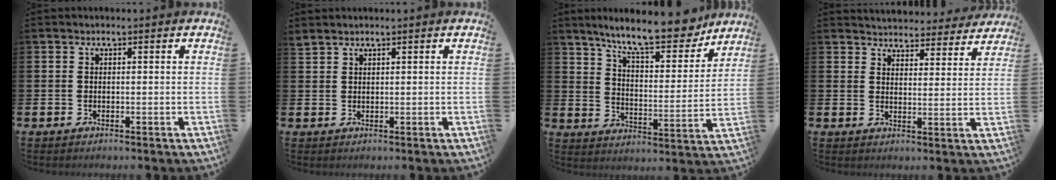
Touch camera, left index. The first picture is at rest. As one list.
[{"total": 1.3, "force": [1.2, 0.3, 0.3], "torque": [-0.006, 0.001, 0.023]}, {"total": 11.2, "force": [10.0, 1.9, 4.6], "torque": [-0.099, -0.061, 0.171]}, {"total": 4.5, "force": [4.4, 0.9, -0.4], "torque": [-0.004, -0.039, 0.075]}]